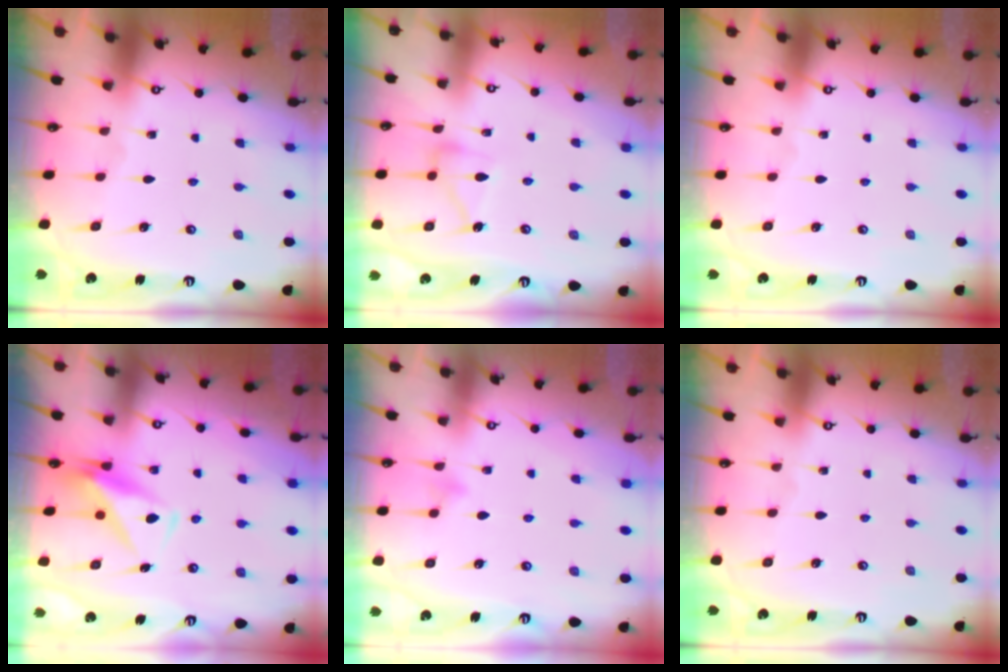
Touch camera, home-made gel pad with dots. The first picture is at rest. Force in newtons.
{"total": 10.4, "press": 10.4, "slide": 0.6}
{"total": 0.0}
{"total": 7.3, "press": 7.2, "slide": 1.1}
{"total": 5.8, "press": 5.8, "slide": 0.4}
{"total": 0.0}